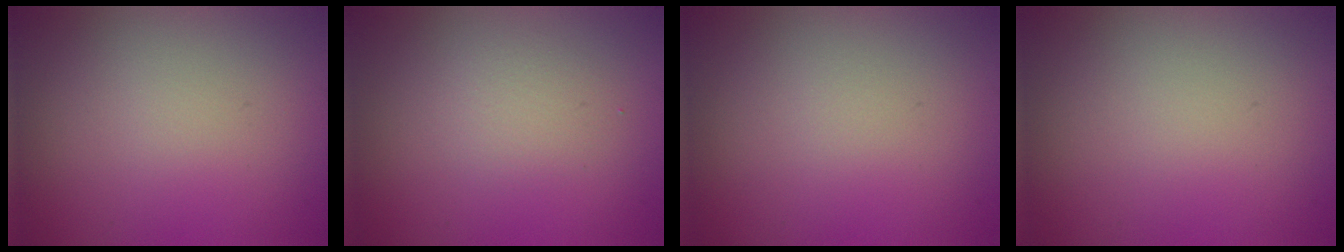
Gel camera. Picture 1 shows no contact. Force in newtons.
{"total": 1.5, "press": 1.5, "slide": 0.1}
{"total": 0.0}
{"total": 0.0}